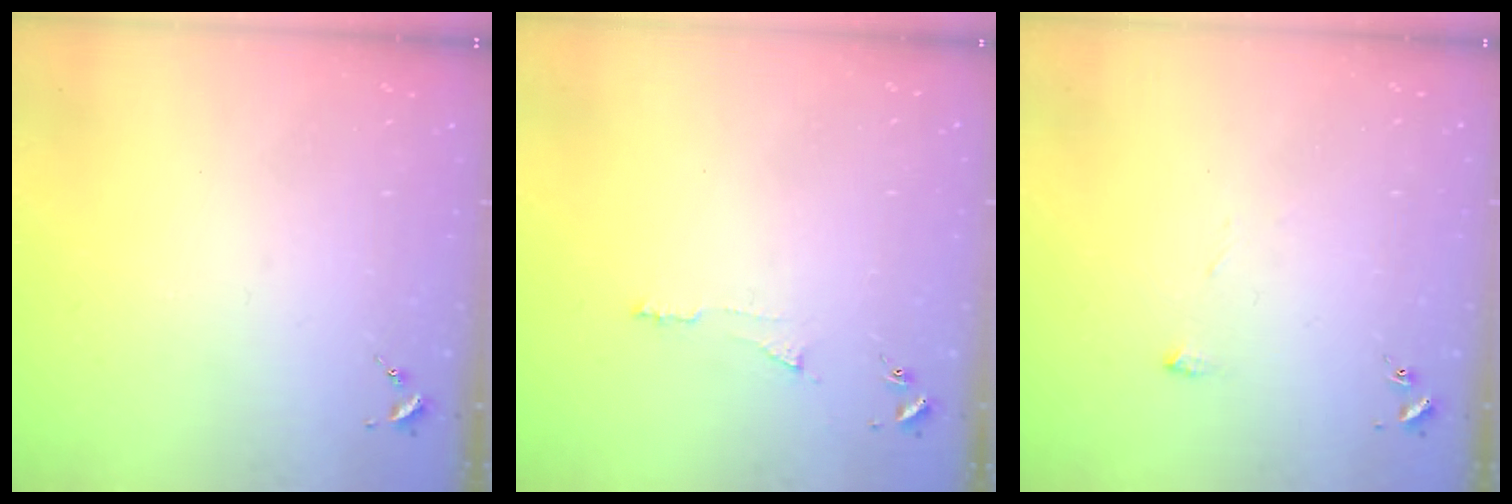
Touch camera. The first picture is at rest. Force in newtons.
{"total": 4.8, "press": 4.8, "slide": 0.6}
{"total": 4.9, "press": 4.9, "slide": 0.4}